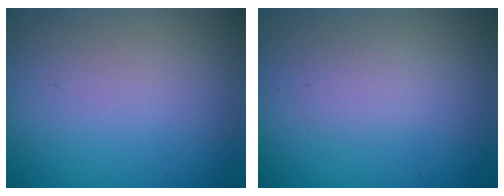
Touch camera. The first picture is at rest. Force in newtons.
{"total": 1.2, "press": 1.2, "slide": 0.0}